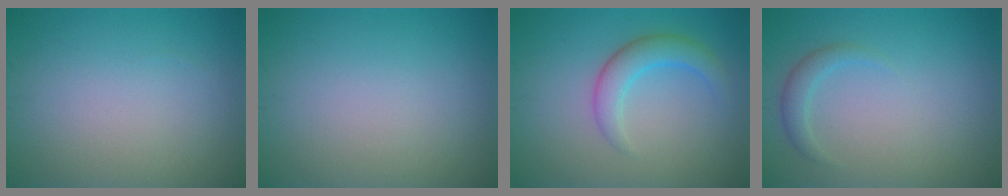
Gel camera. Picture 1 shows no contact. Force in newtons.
{"total": 0.0}
{"total": 3.3, "press": 3.3, "slide": 0.1}
{"total": 1.5, "press": 1.5, "slide": 0.1}